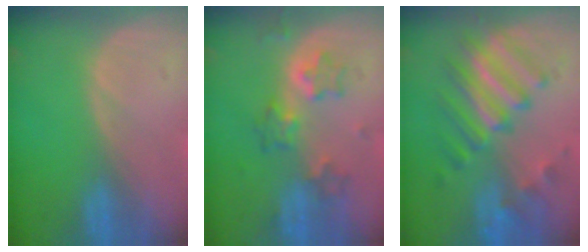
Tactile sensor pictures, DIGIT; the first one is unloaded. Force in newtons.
{"total": 5.8, "press": 5.7, "slide": 1.2}
{"total": 9.4, "press": 8.5, "slide": 4.1}